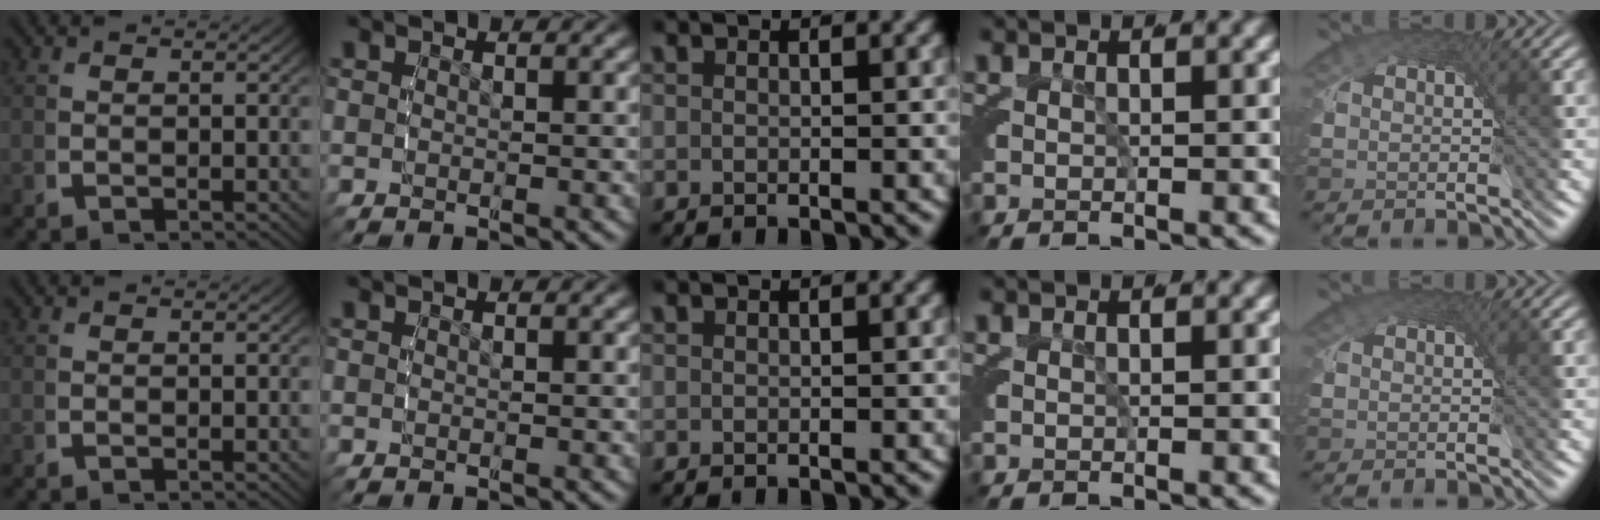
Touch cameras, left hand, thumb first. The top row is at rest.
{"little": {"total": 0.9, "force": [0.2, 0.8, 0.2], "torque": [-0.005, -0.001, -0.001]}}